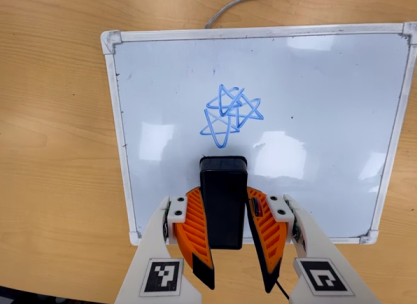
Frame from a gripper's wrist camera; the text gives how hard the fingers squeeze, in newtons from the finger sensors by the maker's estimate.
{"total": 10.1, "left": 8.4, "right": 11.8}